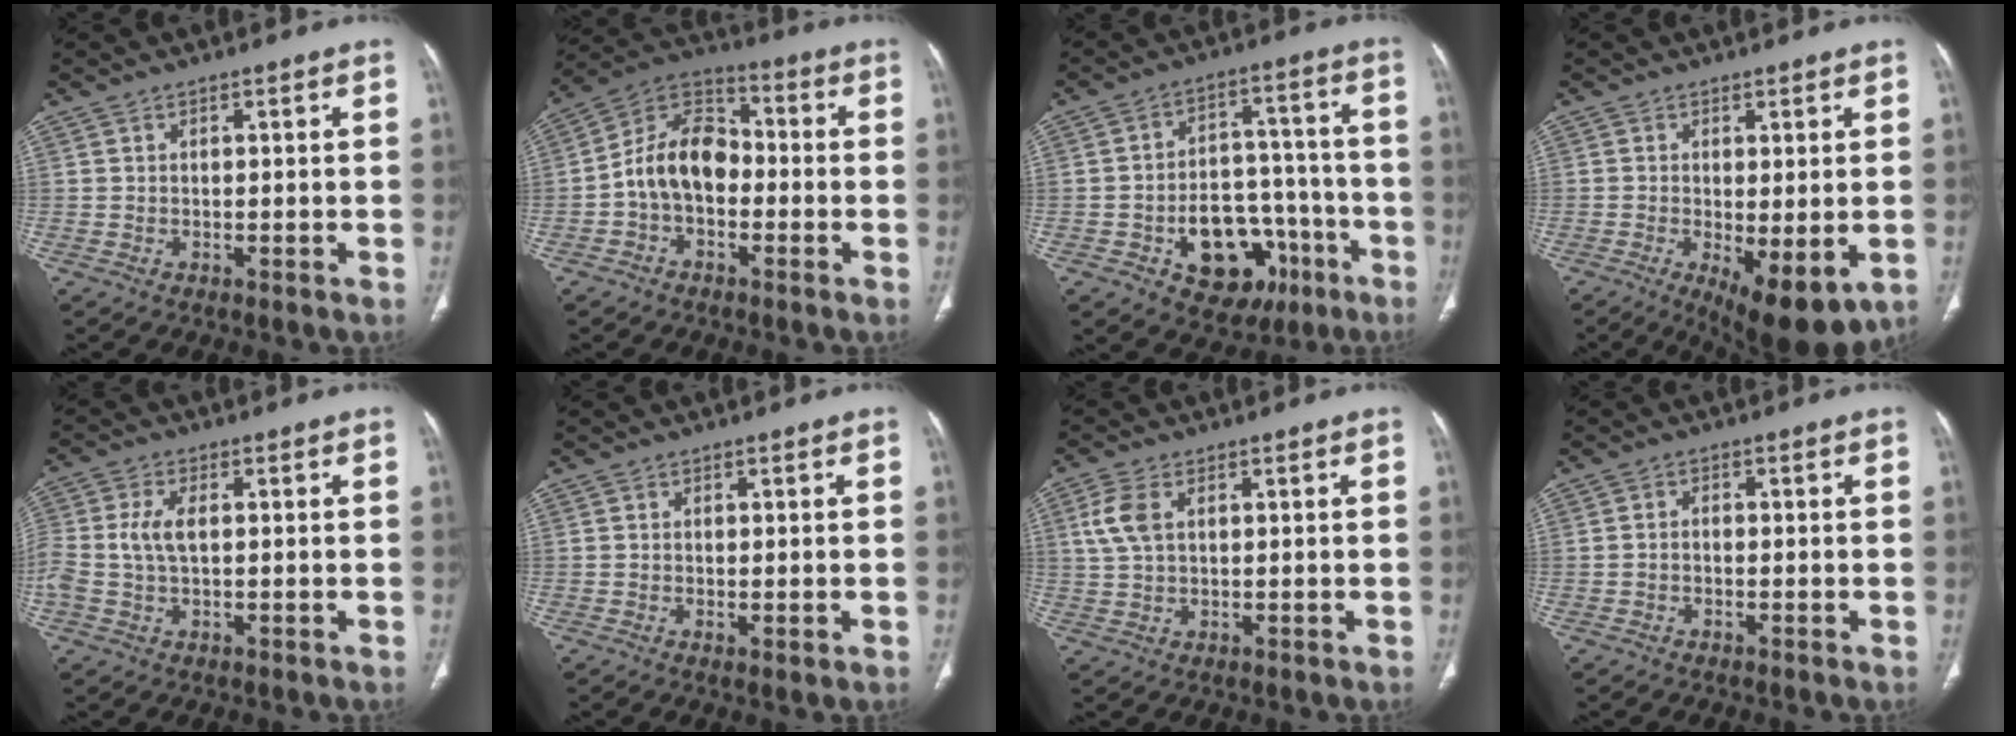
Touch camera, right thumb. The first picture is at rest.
{"total": 11.9, "force": [-2.0, 8.2, 8.4], "torque": [-0.133, 0.041, -0.051]}
{"total": 16.3, "force": [-7.0, 11.0, 9.8], "torque": [-0.096, 0.055, -0.090]}
{"total": 11.0, "force": [-3.4, 4.2, 9.6], "torque": [-0.138, -0.021, -0.040]}
{"total": 6.0, "force": [0.2, 3.3, 5.0], "torque": [-0.133, 0.011, 0.002]}
{"total": 1.2, "force": [-0.2, 0.4, 1.1], "torque": [-0.025, -0.006, -0.003]}
{"total": 5.4, "force": [1.5, 3.1, 4.1], "torque": [-0.102, 0.009, 0.032]}
{"total": 1.2, "force": [-0.5, 0.9, 0.8], "torque": [-0.010, 0.005, -0.009]}